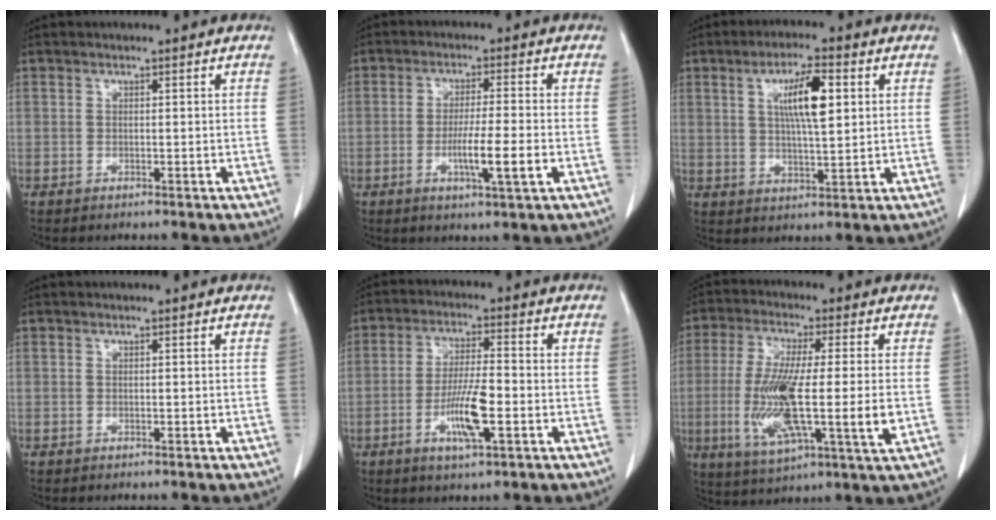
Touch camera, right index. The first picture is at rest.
{"total": 7.0, "force": [-2.2, -0.1, 6.6], "torque": [-0.116, -0.012, -0.037]}
{"total": 8.3, "force": [2.4, 1.5, 7.8], "torque": [-0.137, 0.005, 0.043]}
{"total": 0.0}
{"total": 8.2, "force": [-2.8, 1.2, 7.6], "torque": [-0.146, -0.005, -0.050]}
{"total": 15.3, "force": [-2.2, 1.8, 15.0], "torque": [-0.294, -0.020, -0.040]}